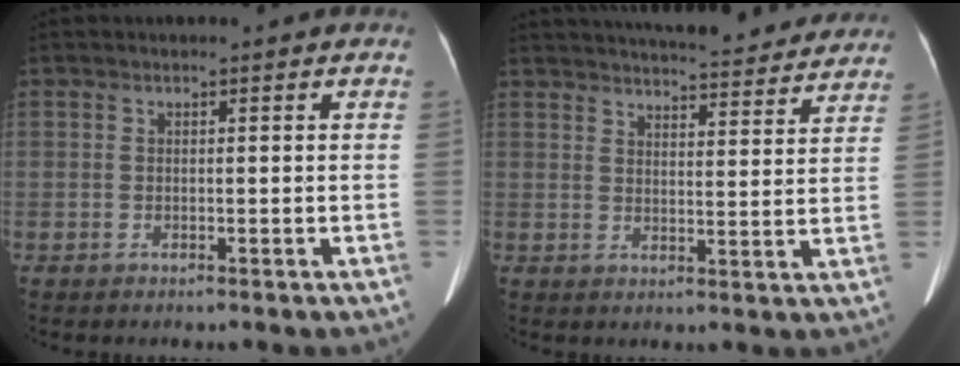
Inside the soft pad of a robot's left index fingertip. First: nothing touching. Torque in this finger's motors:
{"motor_torque": [0.78, -1.16, 0.32, 0.09]}